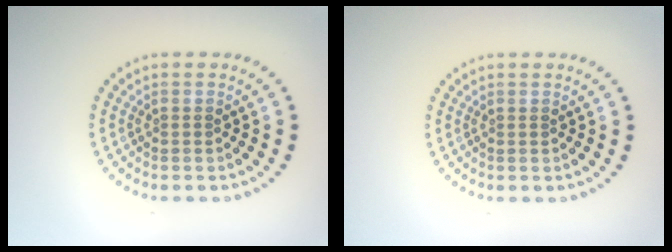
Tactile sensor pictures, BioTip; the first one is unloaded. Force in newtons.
{"total": 0.0}